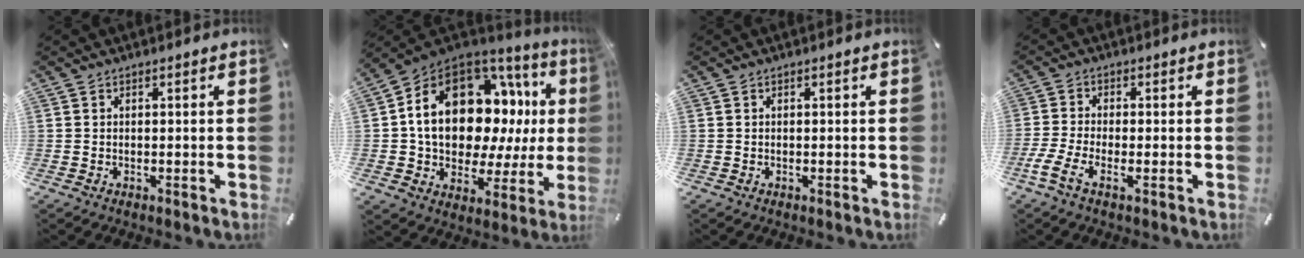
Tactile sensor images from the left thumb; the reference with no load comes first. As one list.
[{"total": 19.5, "force": [5.5, 12.5, 13.9], "torque": [-0.236, -0.045, 0.097]}, {"total": 0.0}, {"total": 4.8, "force": [-2.0, 2.1, 3.9], "torque": [-0.098, -0.008, -0.042]}]